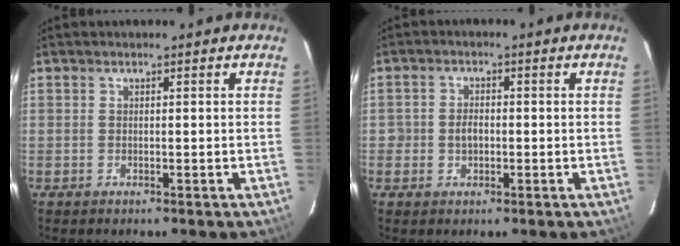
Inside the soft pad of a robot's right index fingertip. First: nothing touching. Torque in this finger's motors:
{"motor_torque": [-0.09, 0.05, -0.06, 0.01]}